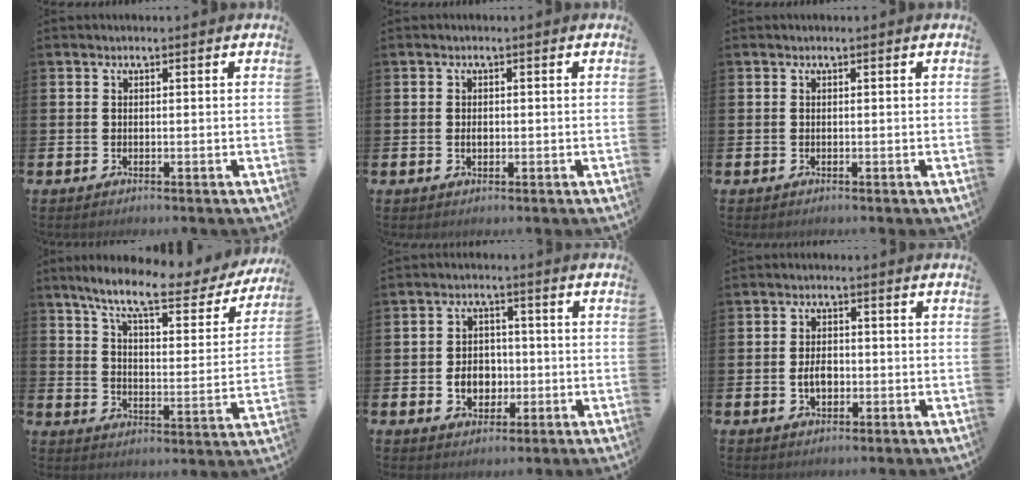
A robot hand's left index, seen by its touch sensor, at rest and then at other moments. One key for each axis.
{"total": 1.1, "fx": -0.1, "fy": 0.7, "fz": 0.8, "tx": -0.014, "ty": 0.004, "tz": -0.004}
{"total": 0.0}
{"total": 9.1, "fx": 7.5, "fy": 1.7, "fz": 4.8, "tx": -0.121, "ty": -0.041, "tz": 0.122}
{"total": 4.6, "fx": -0.9, "fy": 3.8, "fz": 2.5, "tx": -0.037, "ty": 0.002, "tz": -0.024}
{"total": 3.0, "fx": -0.5, "fy": 2.0, "fz": 2.2, "tx": -0.023, "ty": -0.003, "tz": -0.015}